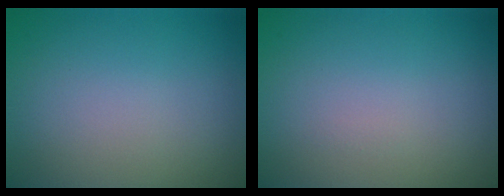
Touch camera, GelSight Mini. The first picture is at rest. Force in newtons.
{"total": 0.0}